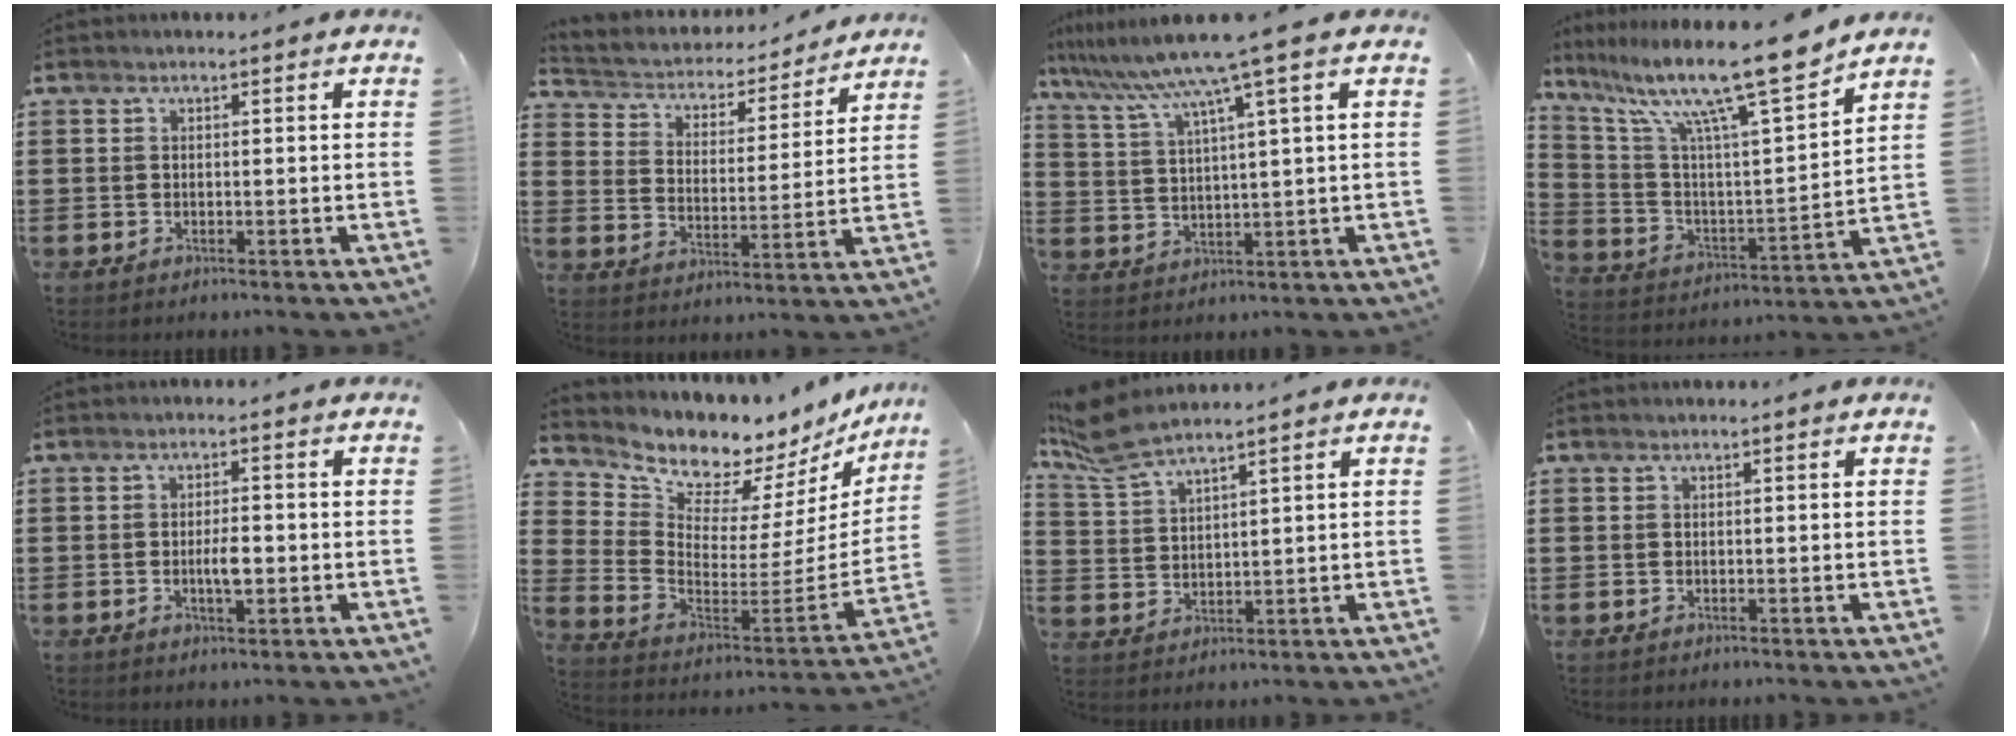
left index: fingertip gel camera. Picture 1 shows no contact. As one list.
[{"total": 3.0, "force": [2.8, 1.0, 0.1], "torque": [-0.025, -0.026, 0.039]}, {"total": 8.5, "force": [5.9, -0.9, 6.1], "torque": [-0.148, -0.036, 0.093]}, {"total": 14.3, "force": [11.2, 0.9, 8.9], "torque": [-0.195, -0.073, 0.180]}, {"total": 3.6, "force": [-0.5, 1.2, 3.3], "torque": [-0.060, 0.004, -0.010]}, {"total": 6.4, "force": [6.2, 1.7, 0.3], "torque": [-0.055, -0.066, 0.106]}, {"total": 6.4, "force": [5.2, 0.9, 3.6], "torque": [-0.095, -0.015, 0.093]}, {"total": 0.0}]